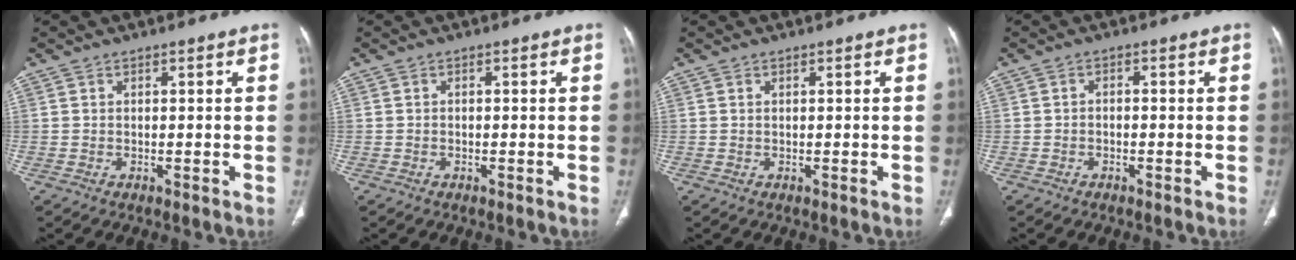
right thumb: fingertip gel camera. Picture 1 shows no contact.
{"total": 0.0}
{"total": 0.0}
{"total": 0.9, "force": [-0.5, 0.5, 0.5], "torque": [-0.007, 0.008, -0.010]}